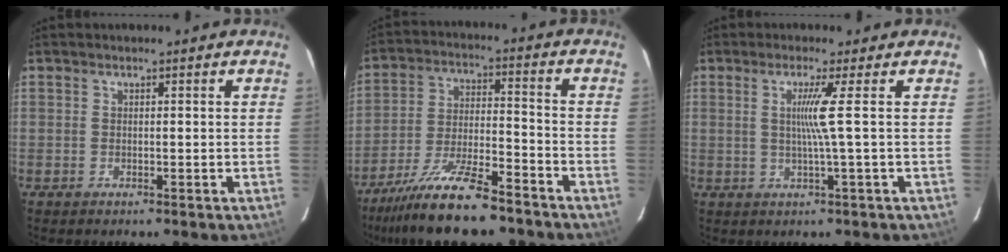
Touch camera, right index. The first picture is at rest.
{"total": 13.4, "force": [-10.7, 1.8, 7.9], "torque": [-0.146, -0.016, -0.188]}
{"total": 4.1, "force": [0.5, -1.7, 3.7], "torque": [-0.070, -0.006, 0.011]}